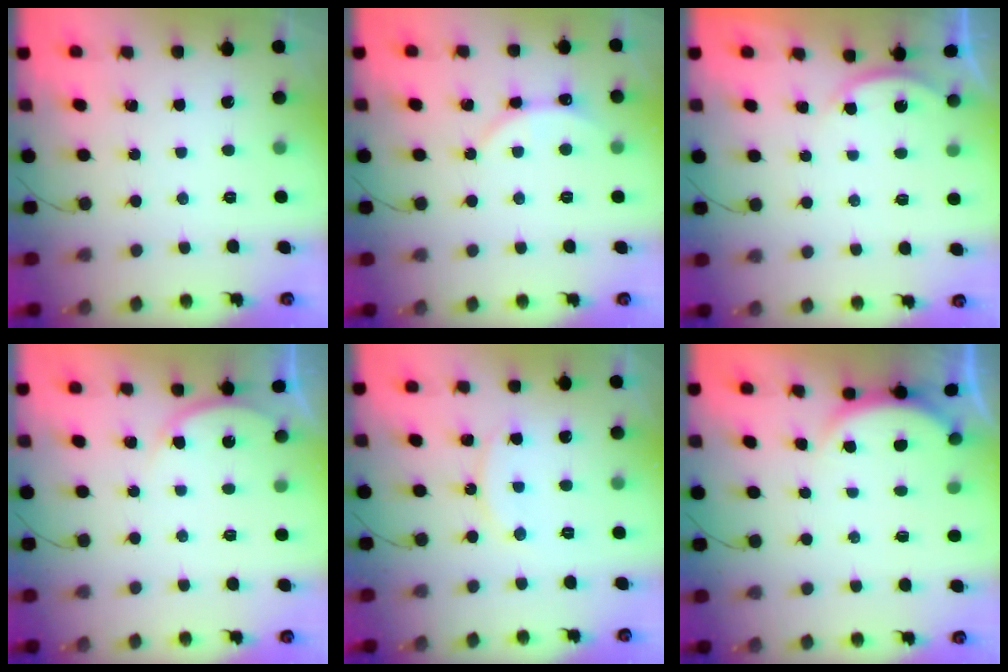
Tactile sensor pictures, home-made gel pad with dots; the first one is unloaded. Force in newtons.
{"total": 2.9, "press": 2.9, "slide": 0.3}
{"total": 2.2, "press": 2.2, "slide": 0.5}
{"total": 2.9, "press": 2.9, "slide": 0.5}
{"total": 9.1, "press": 9.1, "slide": 0.6}
{"total": 2.6, "press": 2.5, "slide": 0.6}